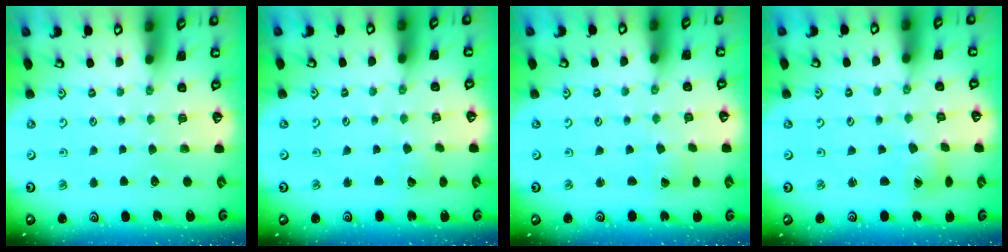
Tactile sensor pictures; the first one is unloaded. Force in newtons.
{"total": 2.7, "press": 2.7, "slide": 0.2}
{"total": 0.0}
{"total": 1.0, "press": 1.0, "slide": 0.1}